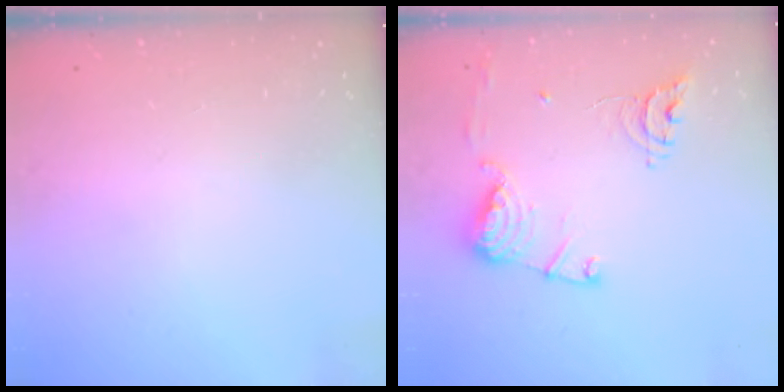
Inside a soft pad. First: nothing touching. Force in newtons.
{"total": 15.3, "press": 15.2, "slide": 1.4}